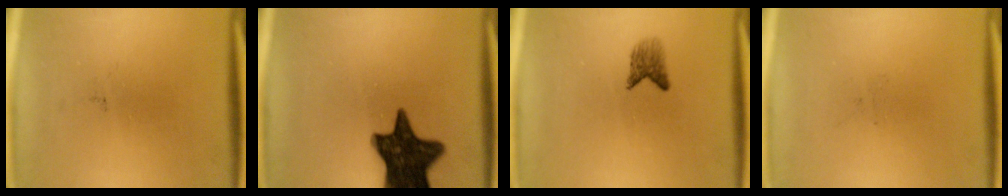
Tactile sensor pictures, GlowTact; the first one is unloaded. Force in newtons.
{"total": 15.0}
{"total": 2.3}
{"total": 0.0}